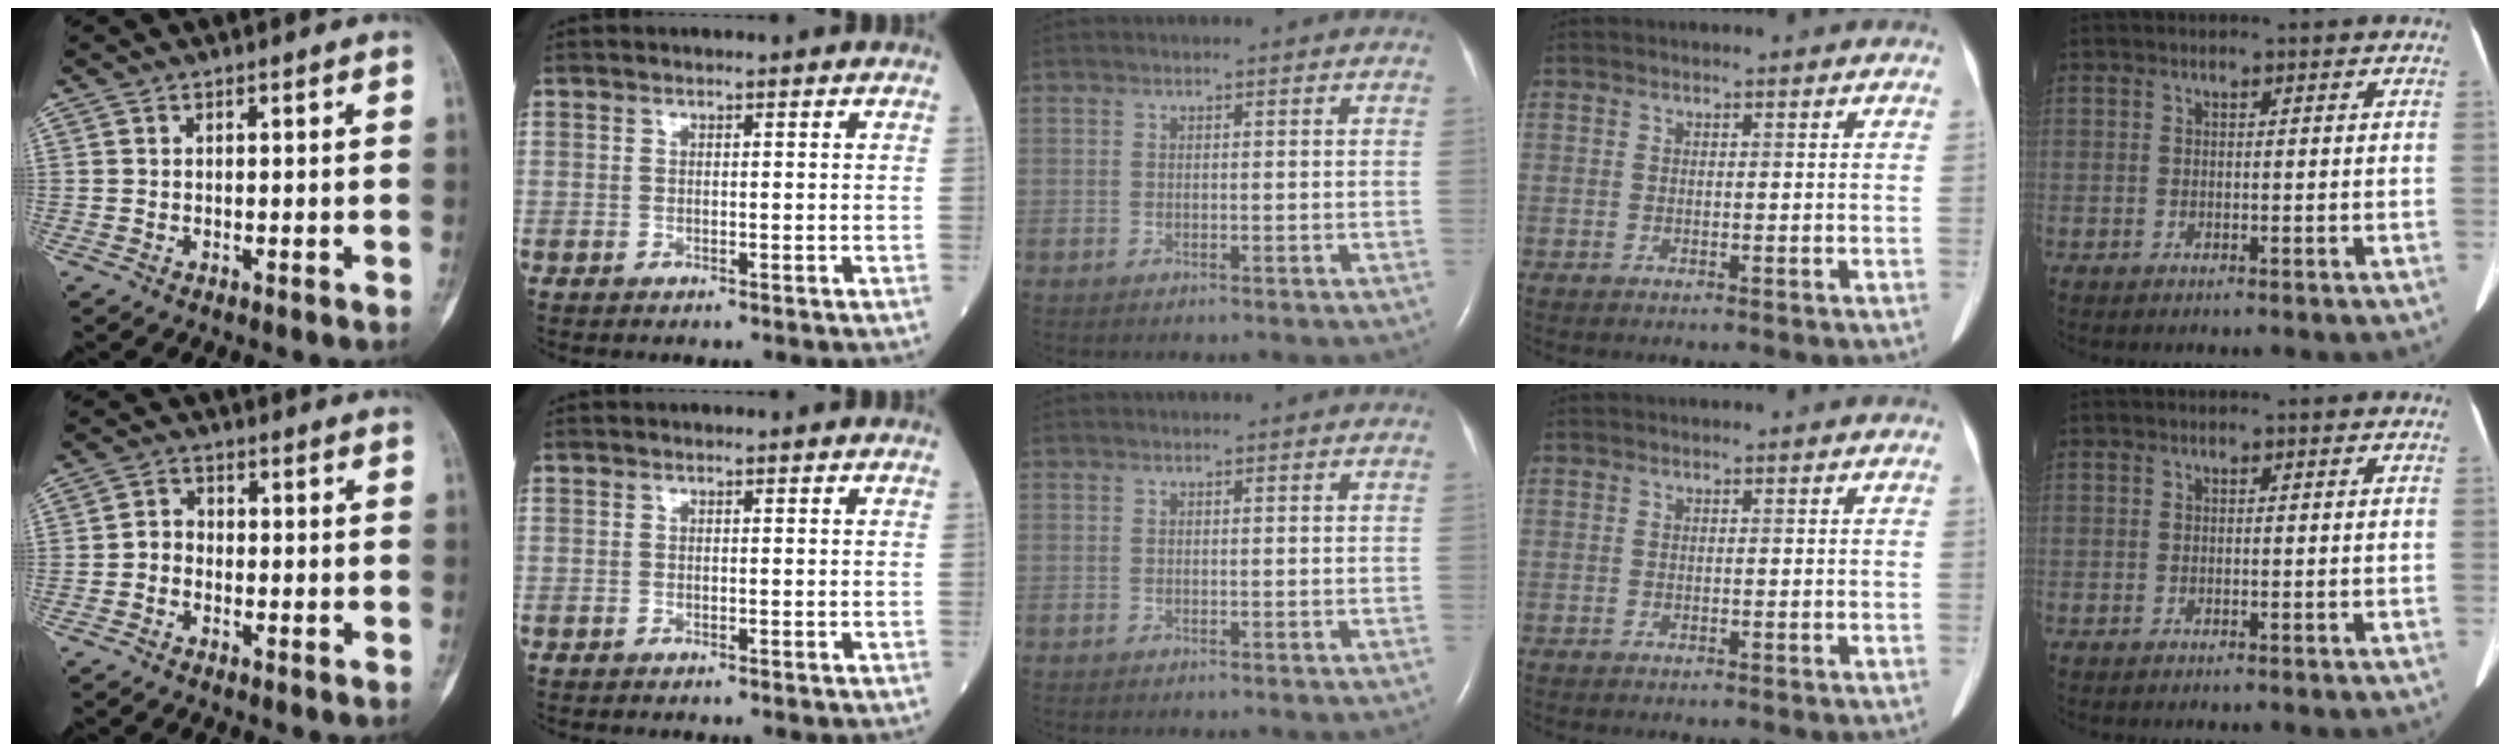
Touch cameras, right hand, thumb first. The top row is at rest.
{"thumb": {"total": 2.6, "force": [-0.9, 2.1, 1.3], "torque": [-0.007, 0.008, -0.029]}}